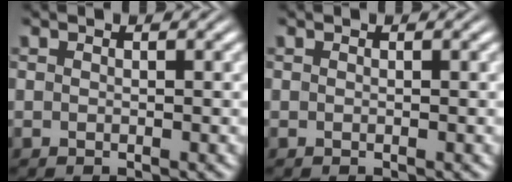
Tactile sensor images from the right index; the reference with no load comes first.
{"total": 0.0}